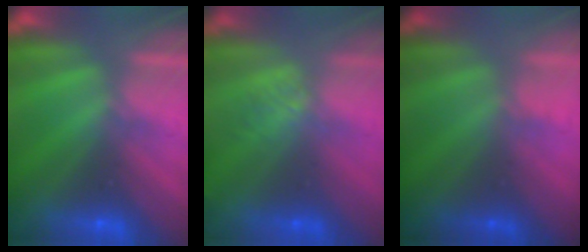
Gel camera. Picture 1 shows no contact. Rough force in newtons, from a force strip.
{"total": 1.3}
{"total": 1.8}